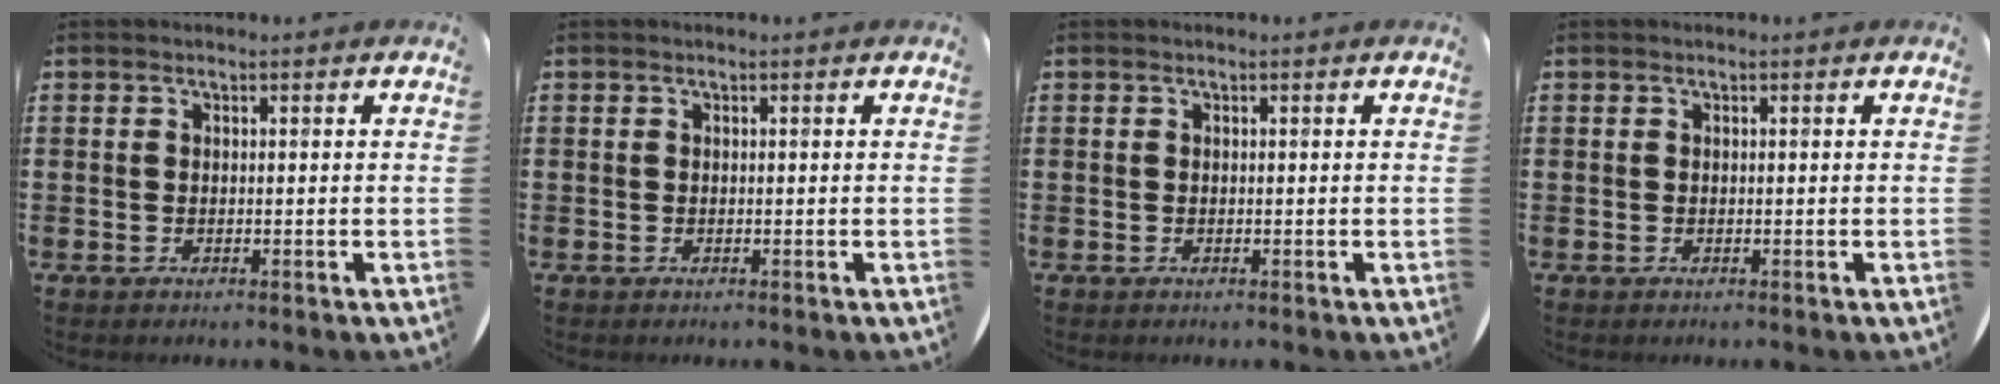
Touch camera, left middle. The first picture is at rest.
{"total": 0.0}
{"total": 0.0}
{"total": 0.0}